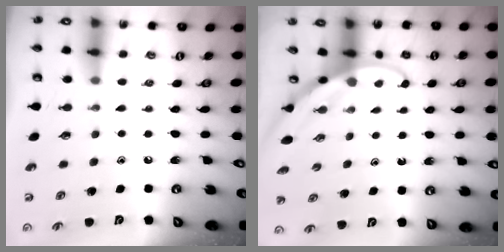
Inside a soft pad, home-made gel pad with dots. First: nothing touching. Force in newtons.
{"total": 2.7, "press": 2.7, "slide": 0.0}